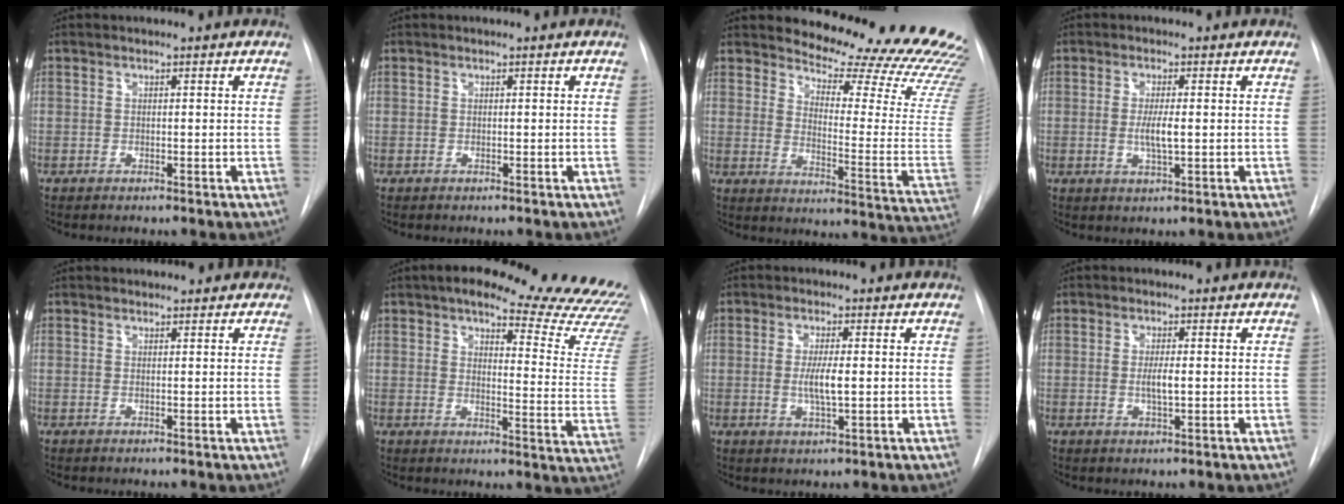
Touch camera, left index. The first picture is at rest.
{"total": 0.0}
{"total": 25.5, "force": [24.0, 3.4, 8.2], "torque": [-0.113, -0.162, 0.271]}
{"total": 3.5, "force": [-0.2, 0.5, 3.4], "torque": [-0.066, -0.004, -0.002]}
{"total": 3.1, "force": [2.7, 1.5, 0.5], "torque": [0.004, 0.015, 0.025]}
{"total": 24.2, "force": [21.6, 3.2, 10.5], "torque": [-0.123, -0.104, 0.234]}
{"total": 4.1, "force": [-0.1, 0.6, 4.0], "torque": [-0.079, -0.006, -0.002]}
{"total": 2.5, "force": [-0.1, 0.4, 2.5], "torque": [-0.048, -0.002, -0.001]}